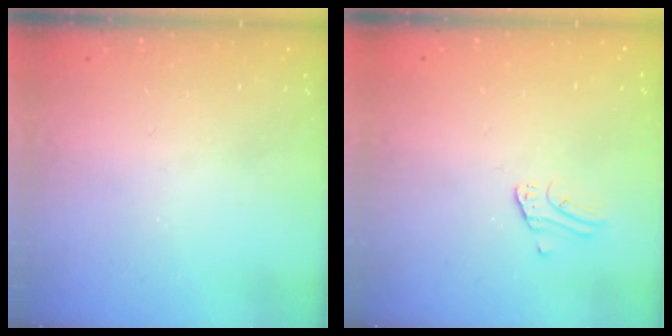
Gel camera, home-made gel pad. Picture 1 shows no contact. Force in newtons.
{"total": 1.3, "press": 1.3, "slide": 0.1}